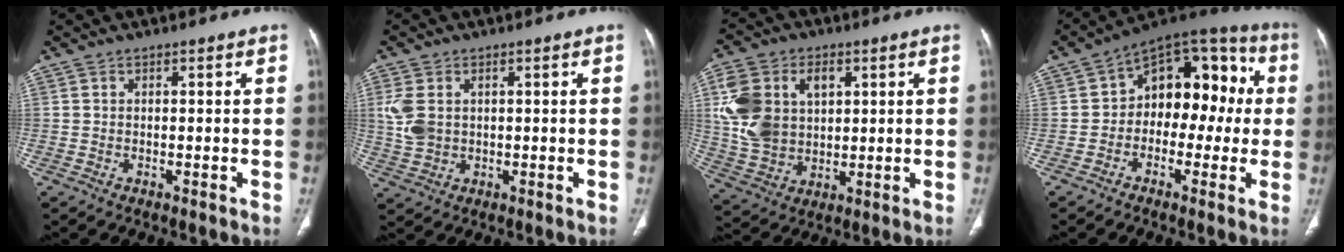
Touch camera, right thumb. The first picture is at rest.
{"total": 5.9, "force": [1.1, 4.2, 4.0], "torque": [-0.093, 0.000, 0.031]}
{"total": 15.6, "force": [3.7, 11.4, 10.0], "torque": [-0.179, 0.003, 0.077]}
{"total": 15.5, "force": [0.4, 10.2, 11.7], "torque": [-0.100, 0.054, -0.011]}